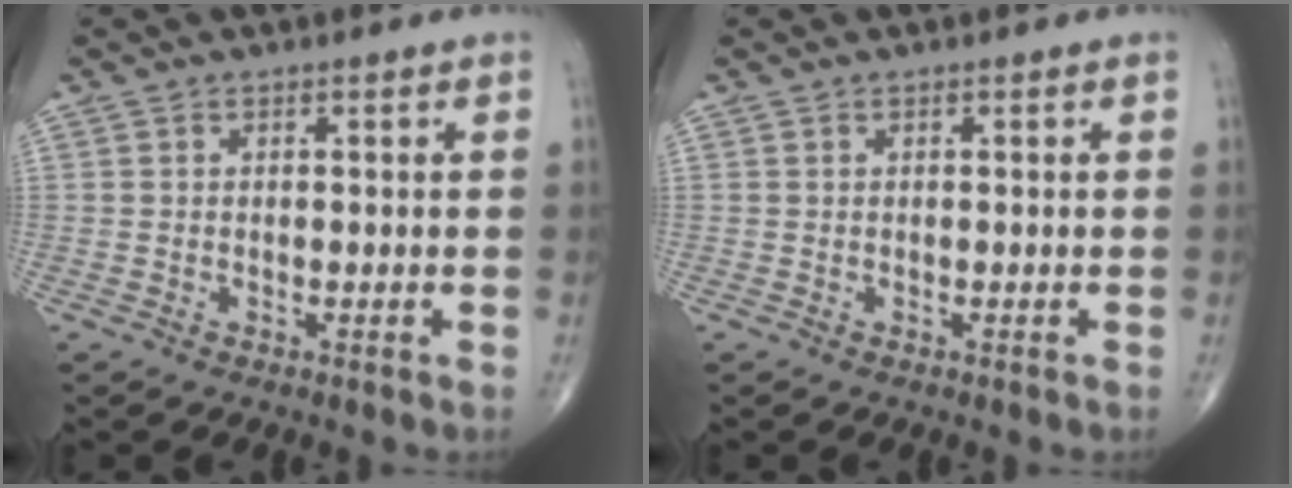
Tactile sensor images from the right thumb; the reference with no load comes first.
{"total": 0.0}